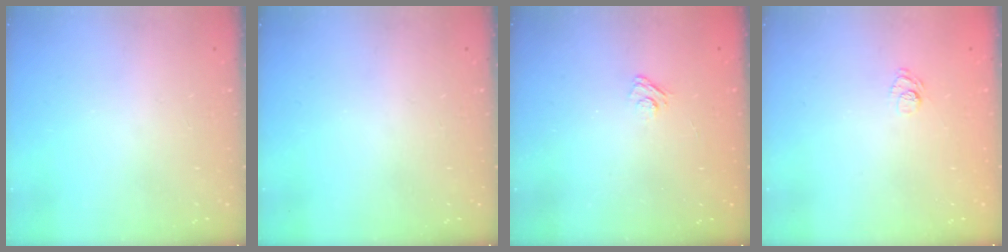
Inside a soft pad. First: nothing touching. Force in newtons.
{"total": 0.0}
{"total": 3.1, "press": 2.8, "slide": 1.3}
{"total": 6.6, "press": 6.5, "slide": 1.4}